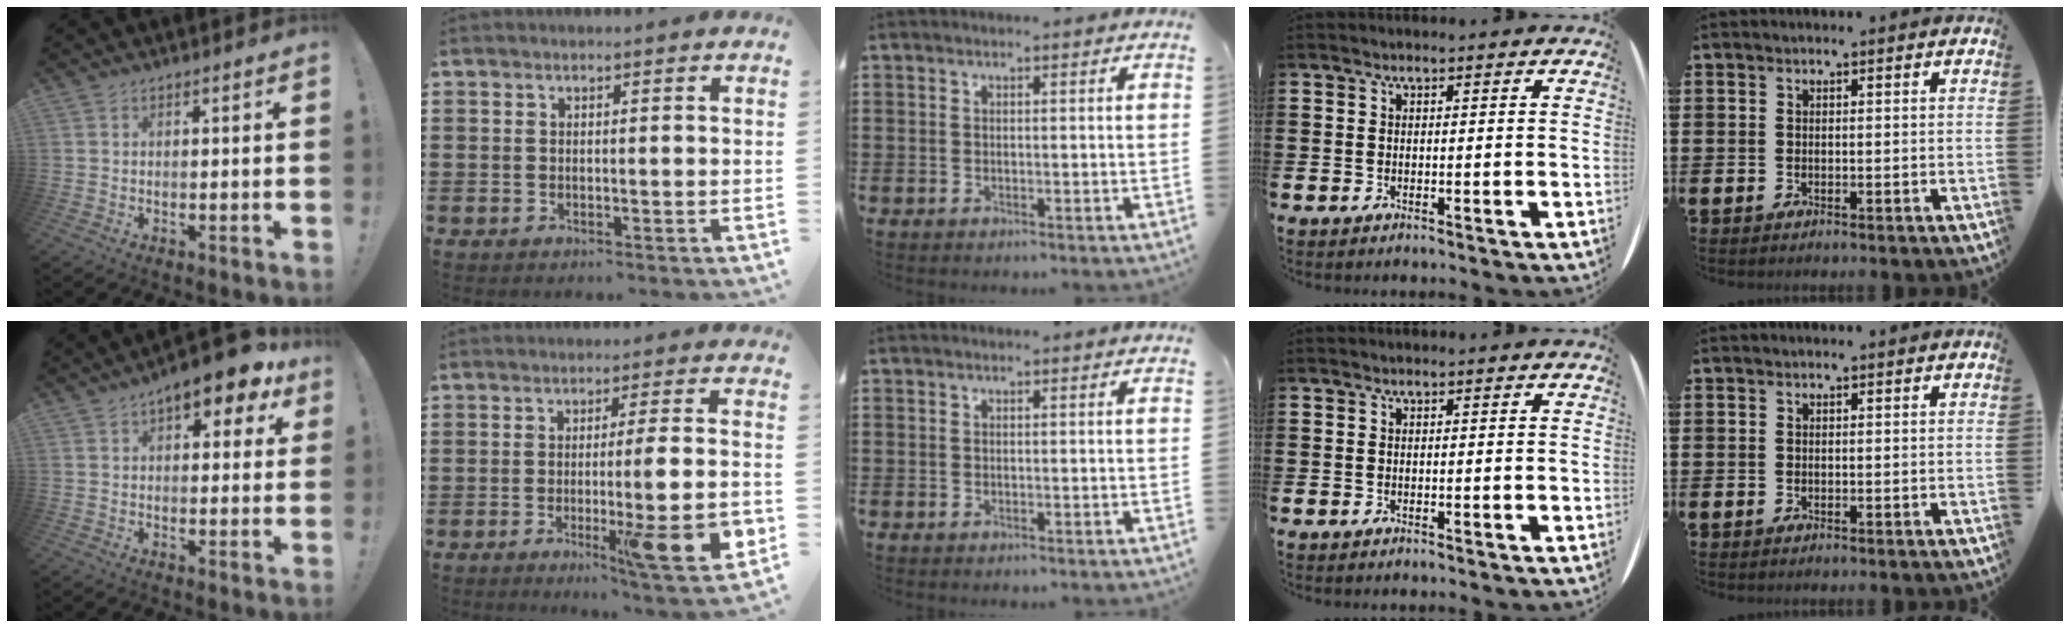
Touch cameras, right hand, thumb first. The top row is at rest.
{"thumb": {"total": 10.1, "force": [6.2, 4.1, 6.9], "torque": [-0.079, -0.035, 0.101]}, "index": {"total": 11.2, "force": [-2.4, 0.8, 10.9], "torque": [-0.161, -0.017, -0.043]}}